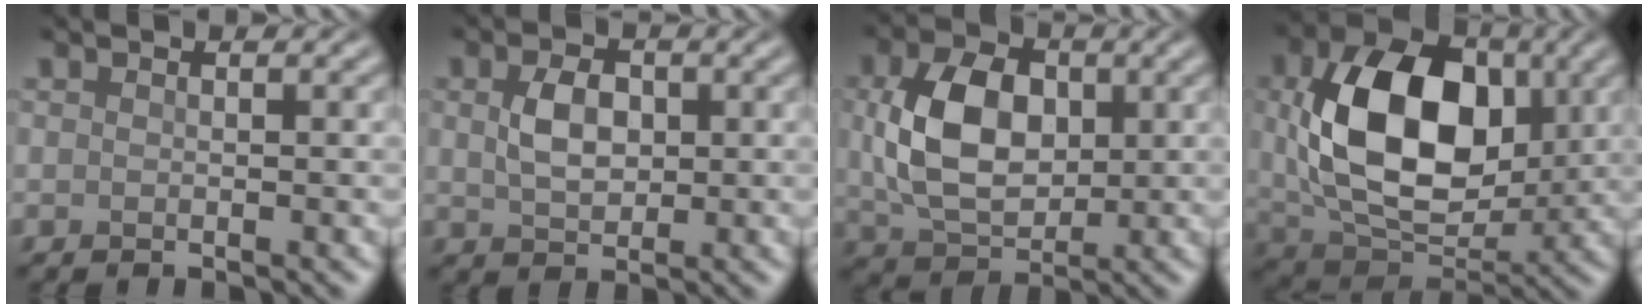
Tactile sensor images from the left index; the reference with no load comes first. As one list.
[{"total": 3.5, "force": [0.6, 2.4, 2.6], "torque": [-0.057, 0.003, 0.011]}, {"total": 7.8, "force": [0.8, 5.3, 5.6], "torque": [-0.116, 0.003, 0.018]}, {"total": 12.6, "force": [1.5, 8.3, 9.3], "torque": [-0.172, 0.002, 0.032]}]